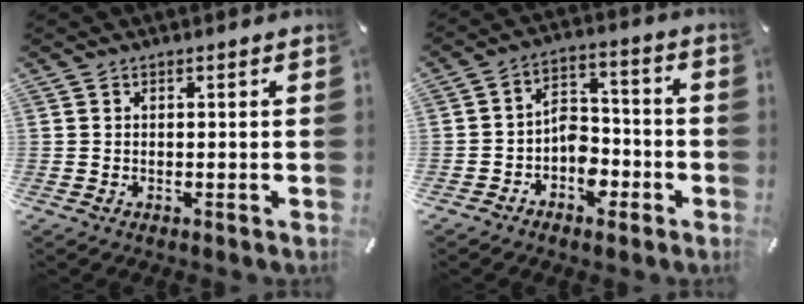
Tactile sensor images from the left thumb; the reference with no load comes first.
{"total": 7.4, "force": [-3.7, 5.5, 3.3], "torque": [-0.048, 0.021, -0.066]}